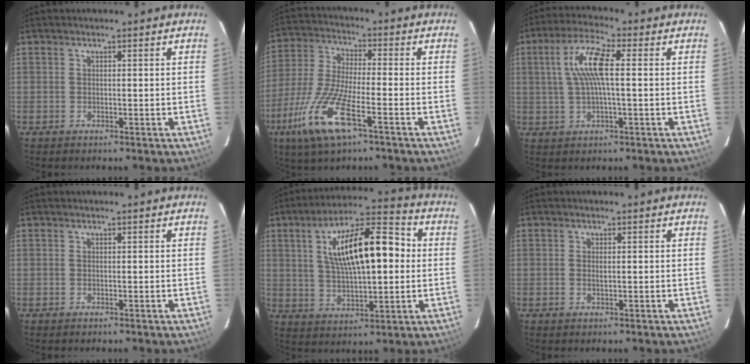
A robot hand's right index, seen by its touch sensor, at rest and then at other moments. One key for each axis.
{"total": 14.1, "fx": -7.3, "fy": 3.3, "fz": 11.6, "tx": -0.259, "ty": -0.021, "tz": -0.147}
{"total": 8.8, "fx": 1.2, "fy": 1.8, "fz": 8.5, "tx": -0.165, "ty": 0.012, "tz": 0.025}
{"total": 0.0}
{"total": 17.6, "fx": 3.2, "fy": 6.3, "fz": 16.1, "tx": -0.274, "ty": 0.030, "tz": 0.054}
{"total": 0.9, "fx": 0.1, "fy": 0.2, "fz": 0.9, "tx": -0.018, "ty": -0.001, "tz": 0.001}